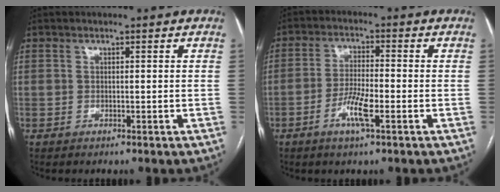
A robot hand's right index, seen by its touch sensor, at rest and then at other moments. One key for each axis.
{"total": 5.8, "fx": -2.5, "fy": 0.8, "fz": 5.2, "tx": -0.102, "ty": -0.004, "tz": -0.048}